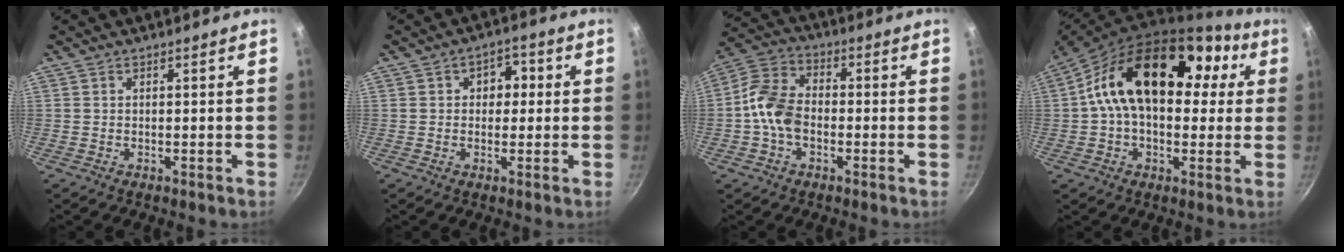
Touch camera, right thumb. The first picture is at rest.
{"total": 4.8, "force": [0.7, 3.7, 2.9], "torque": [-0.003, 0.007, 0.004]}
{"total": 9.4, "force": [-1.9, 6.4, 6.6], "torque": [-0.116, 0.033, -0.054]}
{"total": 22.1, "force": [4.5, 14.3, 16.3], "torque": [-0.234, 0.042, 0.057]}